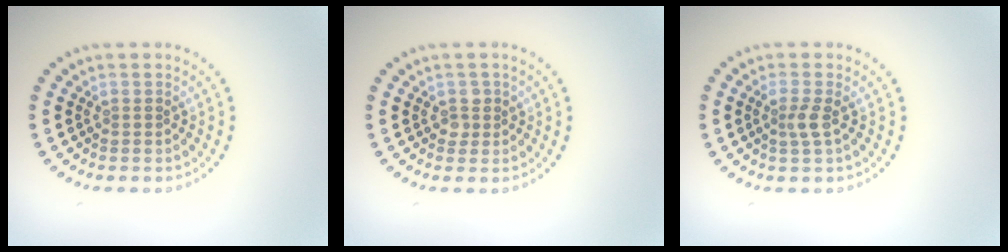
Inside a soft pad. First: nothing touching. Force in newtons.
{"total": 1.2, "press": 1.1, "slide": 0.3}
{"total": 1.6, "press": 1.2, "slide": 1.0}